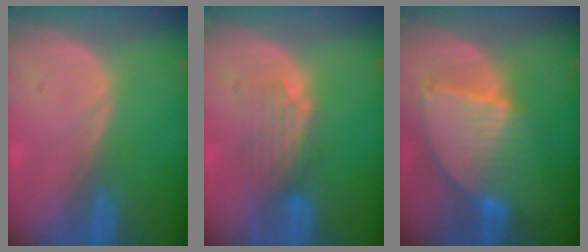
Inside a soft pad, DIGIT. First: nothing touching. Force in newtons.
{"total": 4.5, "press": 3.9, "slide": 2.2}
{"total": 8.6, "press": 7.5, "slide": 4.1}